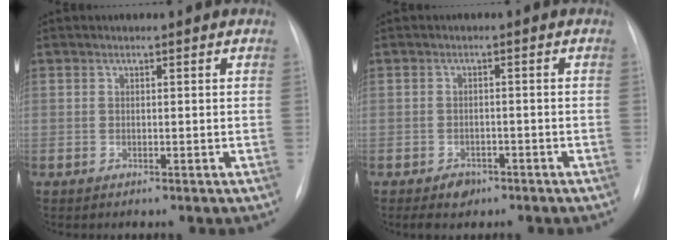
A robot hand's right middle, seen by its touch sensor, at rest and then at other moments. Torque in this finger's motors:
{"motor_torque": [0.39, -0.46, 0.02, 0.00]}